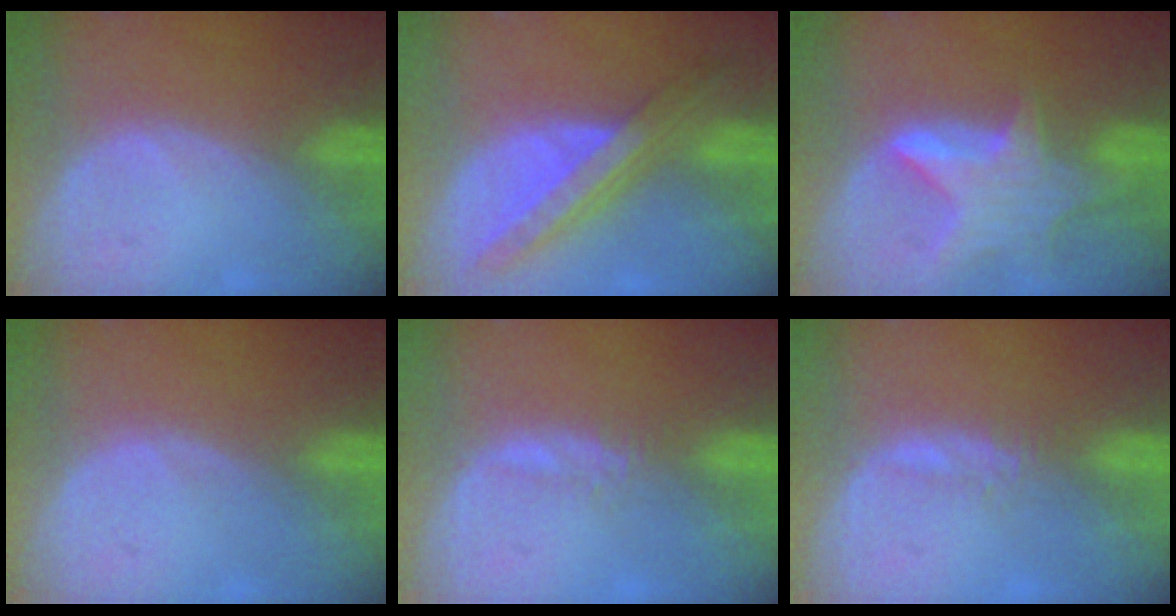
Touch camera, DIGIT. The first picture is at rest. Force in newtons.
{"total": 8.8, "press": 7.6, "slide": 4.4}
{"total": 7.9, "press": 7.2, "slide": 3.3}
{"total": 0.0}
{"total": 1.3, "press": 1.2, "slide": 0.5}
{"total": 1.3, "press": 1.2, "slide": 0.5}